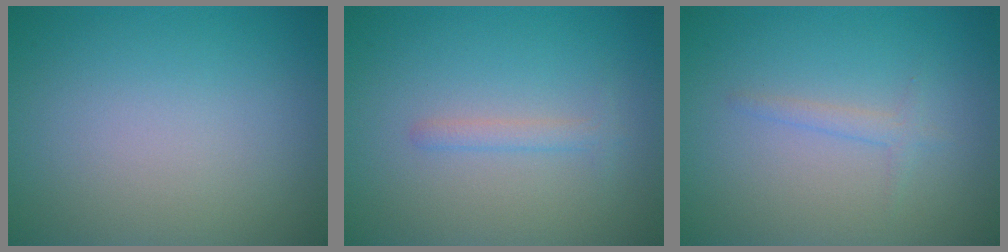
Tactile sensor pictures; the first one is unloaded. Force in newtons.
{"total": 1.2, "press": 1.2, "slide": 0.1}
{"total": 1.1, "press": 1.1, "slide": 0.1}